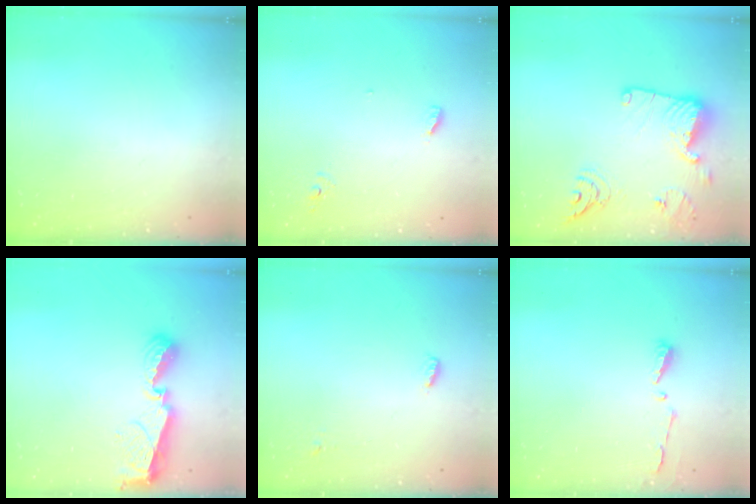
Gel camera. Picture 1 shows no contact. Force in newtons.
{"total": 4.8, "press": 4.8, "slide": 0.3}
{"total": 19.0, "press": 18.6, "slide": 4.0}
{"total": 8.1, "press": 8.1, "slide": 0.9}
{"total": 5.0, "press": 4.1, "slide": 2.8}
{"total": 3.7, "press": 3.7, "slide": 0.5}